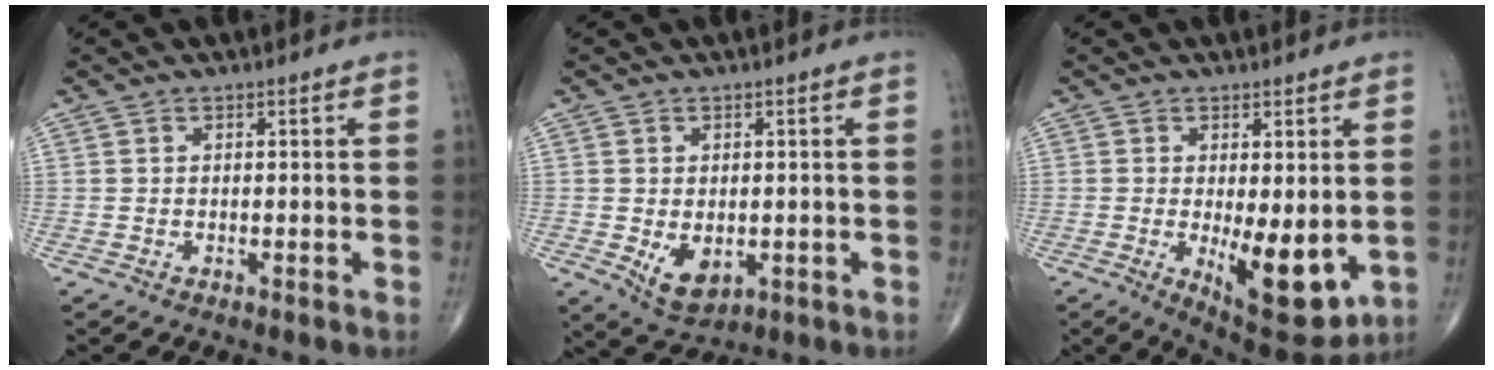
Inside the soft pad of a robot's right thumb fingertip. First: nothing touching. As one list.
[{"total": 5.9, "force": [-1.0, 3.7, 4.4], "torque": [-0.060, -0.013, -0.004]}, {"total": 11.6, "force": [-1.9, 4.6, 10.5], "torque": [-0.139, -0.028, -0.014]}]